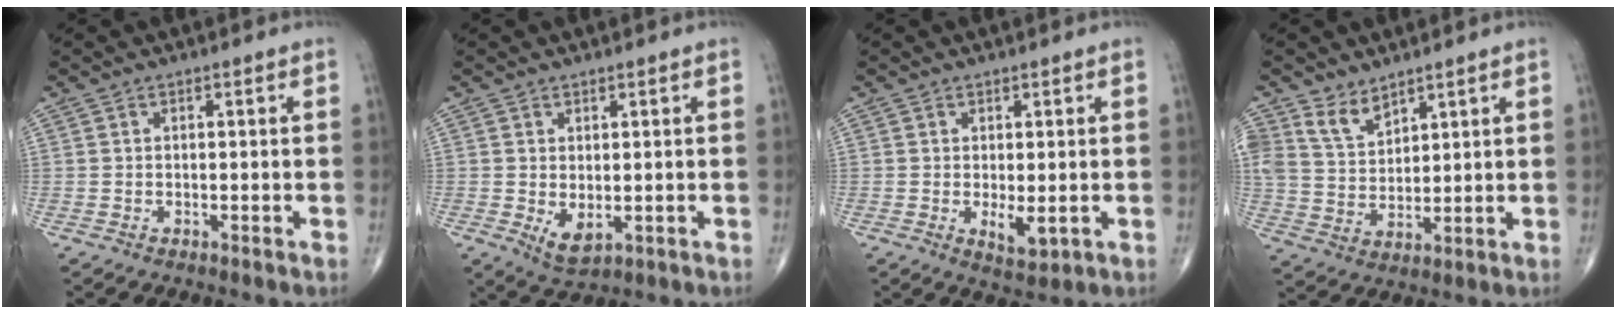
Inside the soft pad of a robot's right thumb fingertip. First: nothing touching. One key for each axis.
{"total": 3.8, "fx": -0.3, "fy": 2.1, "fz": 3.2, "tx": -0.047, "ty": -0.009, "tz": 0.009}
{"total": 3.5, "fx": -0.4, "fy": 1.6, "fz": 3.1, "tx": -0.044, "ty": -0.011, "tz": 0.002}
{"total": 6.3, "fx": 4.7, "fy": 3.5, "fz": 2.2, "tx": -0.024, "ty": -0.036, "tz": 0.100}